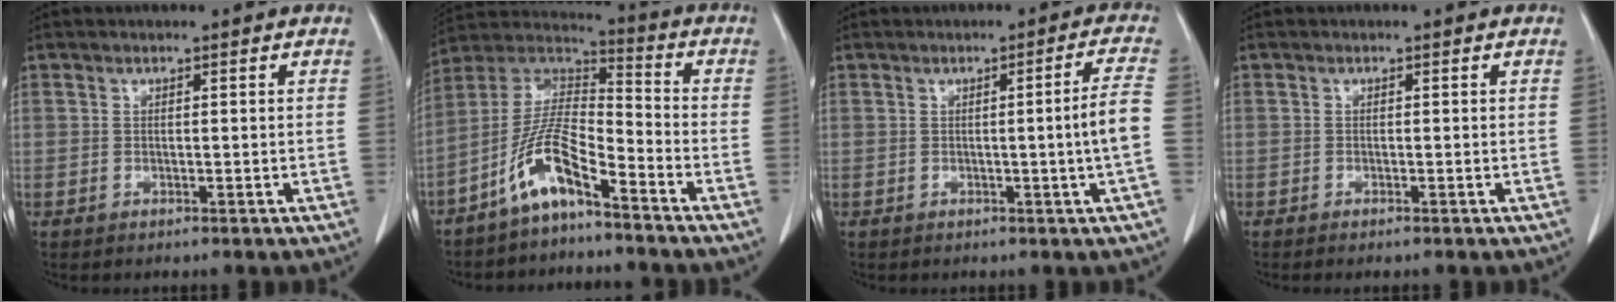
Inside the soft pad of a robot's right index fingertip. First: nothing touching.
{"total": 10.3, "force": [-6.6, 2.0, 7.6], "torque": [-0.172, 0.012, -0.130]}
{"total": 5.0, "force": [-0.9, -1.3, 4.7], "torque": [-0.062, -0.003, -0.014]}
{"total": 0.7, "force": [-0.5, -0.1, 0.4], "torque": [-0.008, 0.000, -0.010]}